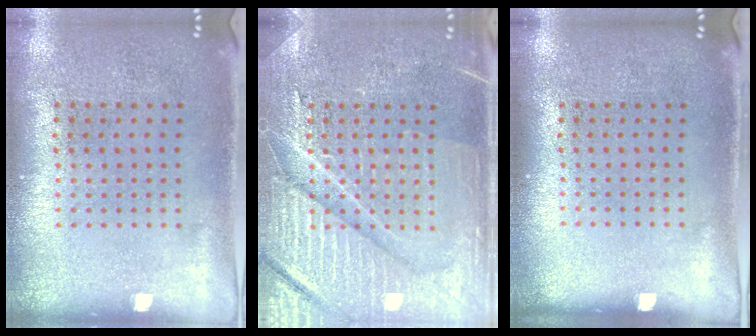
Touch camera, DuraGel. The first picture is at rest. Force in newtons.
{"total": 6.7, "press": 6.7, "slide": 0.9}
{"total": 0.0}